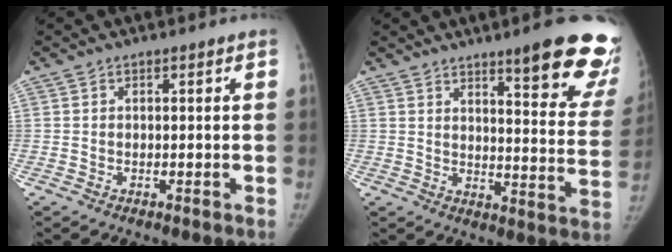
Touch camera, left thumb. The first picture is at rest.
{"total": 20.0, "force": [13.4, 3.8, 14.4], "torque": [-0.148, -0.073, 0.166]}